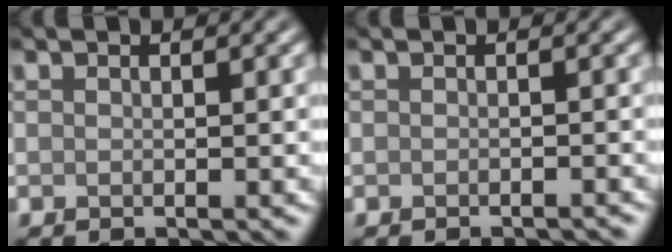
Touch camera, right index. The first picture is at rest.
{"total": 1.0, "force": [-0.9, 0.1, 0.3], "torque": [-0.001, 0.001, -0.011]}